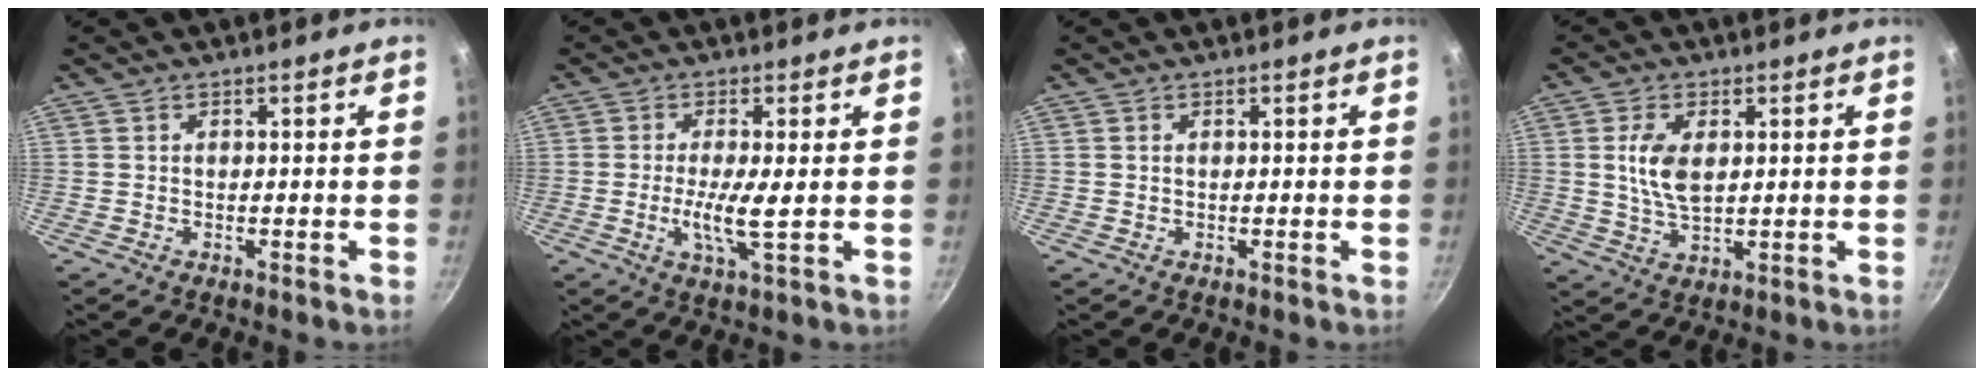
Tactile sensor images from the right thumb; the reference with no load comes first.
{"total": 5.6, "force": [-0.4, 0.6, 5.6], "torque": [-0.115, -0.009, -0.010]}
{"total": 0.0}
{"total": 7.5, "force": [1.5, 4.0, 6.2], "torque": [-0.117, -0.008, 0.029]}